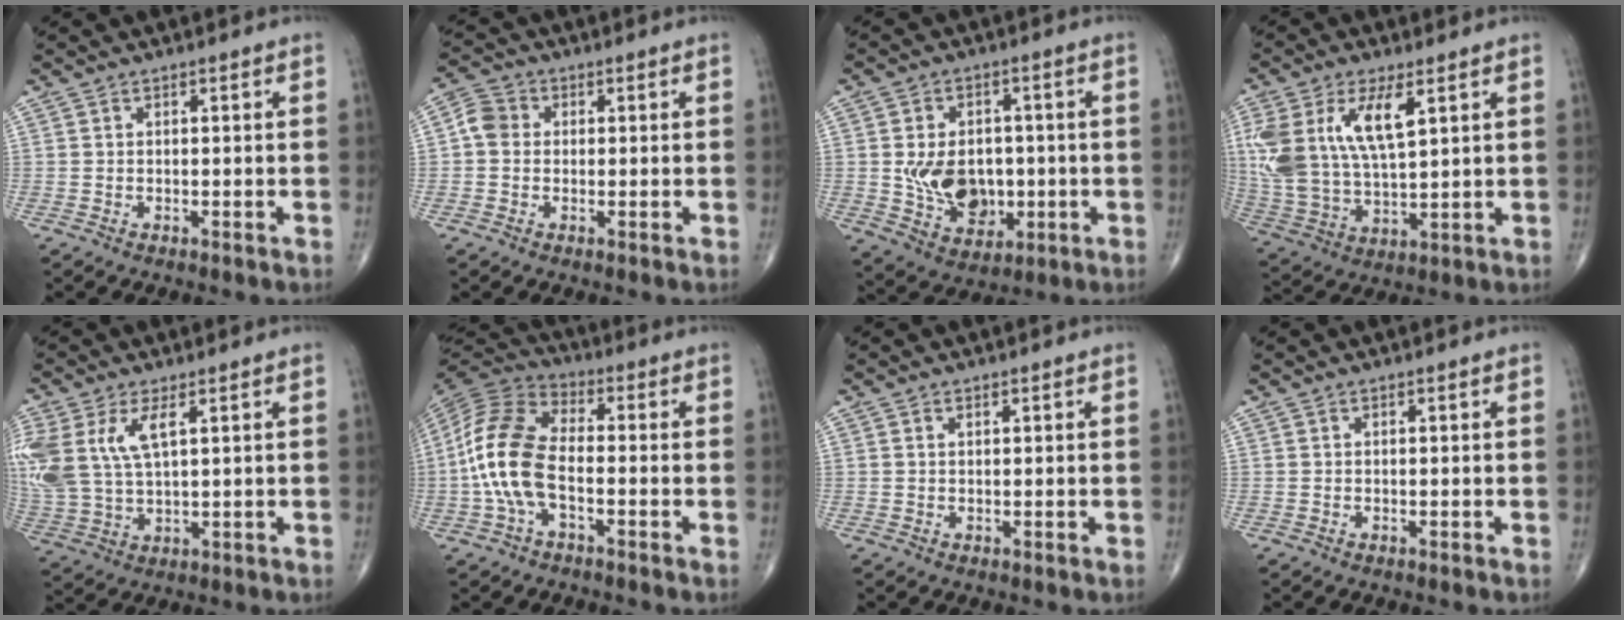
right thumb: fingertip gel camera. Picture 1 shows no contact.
{"total": 4.3, "force": [0.1, 3.7, 2.1], "torque": [-0.030, 0.011, -0.007]}
{"total": 11.6, "force": [-0.8, 8.5, 7.8], "torque": [-0.095, -0.004, 0.001]}
{"total": 16.9, "force": [5.8, 7.8, 13.8], "torque": [-0.290, -0.015, 0.120]}
{"total": 14.7, "force": [4.7, 7.4, 11.8], "torque": [-0.287, -0.005, 0.101]}
{"total": 13.4, "force": [-2.5, 6.9, 11.2], "torque": [-0.241, 0.032, -0.056]}
{"total": 0.6, "force": [0.3, 0.3, 0.4], "torque": [-0.008, 0.000, 0.006]}
{"total": 0.0}